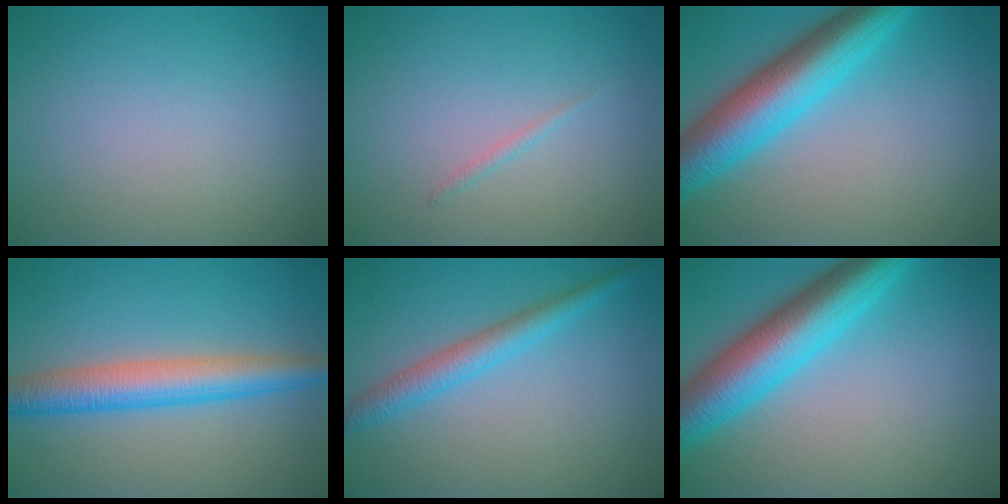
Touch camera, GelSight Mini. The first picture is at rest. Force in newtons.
{"total": 0.6, "press": 0.6, "slide": 0.1}
{"total": 8.3, "press": 8.3, "slide": 0.2}
{"total": 5.6, "press": 5.6, "slide": 0.1}
{"total": 3.0, "press": 3.0, "slide": 0.1}
{"total": 8.3, "press": 8.3, "slide": 0.2}